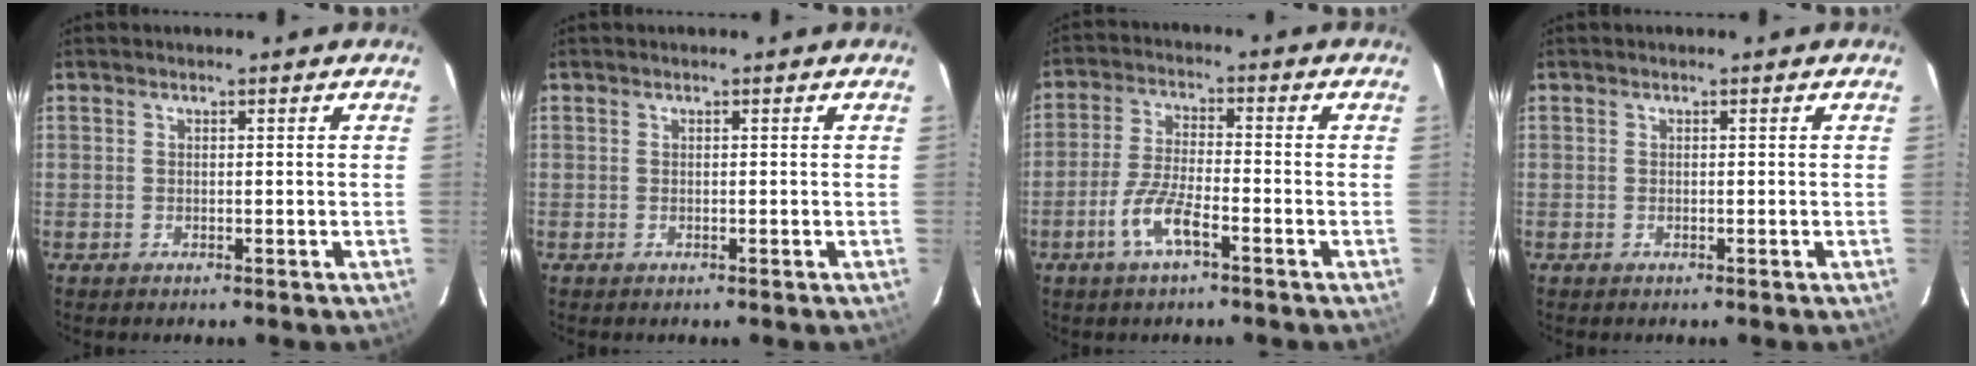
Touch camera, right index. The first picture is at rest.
{"total": 0.0}
{"total": 6.9, "force": [-3.9, 1.5, 5.5], "torque": [-0.122, -0.002, -0.077]}
{"total": 0.0}